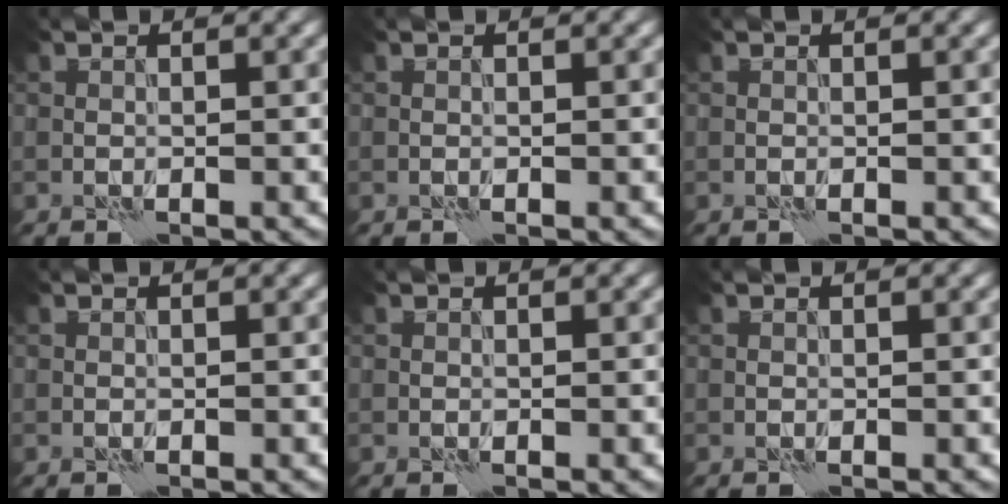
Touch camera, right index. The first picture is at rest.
{"total": 0.0}
{"total": 0.0}
{"total": 0.0}
{"total": 0.0}
{"total": 0.0}